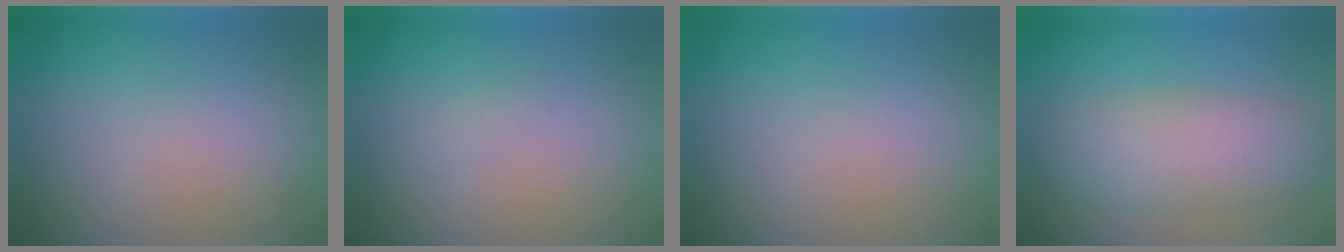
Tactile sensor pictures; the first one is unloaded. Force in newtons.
{"total": 0.5, "press": 0.5, "slide": 0.1}
{"total": 0.0}
{"total": 5.3, "press": 5.3, "slide": 0.4}